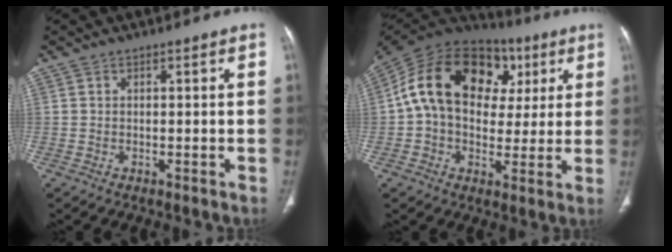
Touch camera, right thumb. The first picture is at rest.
{"total": 23.3, "force": [5.9, 16.2, 15.6], "torque": [-0.249, 0.043, 0.090]}